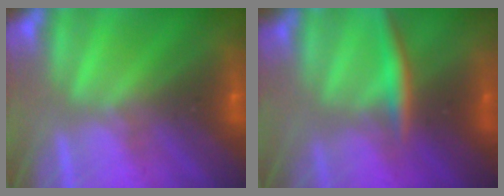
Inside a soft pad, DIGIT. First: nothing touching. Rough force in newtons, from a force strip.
{"total": 2.9}